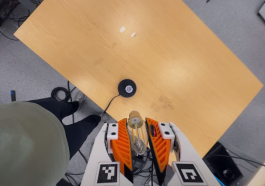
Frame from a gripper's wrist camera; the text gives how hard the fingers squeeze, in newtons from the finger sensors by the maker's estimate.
{"total": 20.2, "left": 22.4, "right": 18.0}